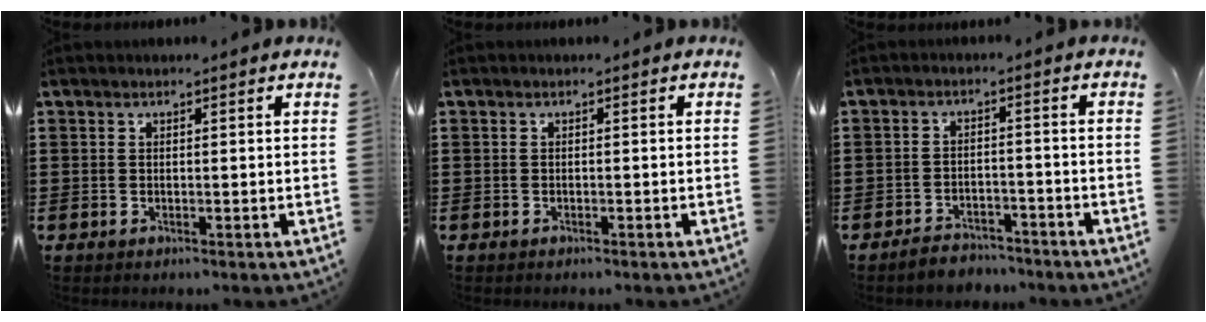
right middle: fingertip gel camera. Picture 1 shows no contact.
{"total": 0.6, "force": [-0.5, 0.2, 0.1], "torque": [-0.002, 0.000, -0.012]}
{"total": 3.3, "force": [-3.3, 0.6, -0.1], "torque": [-0.004, 0.005, -0.070]}